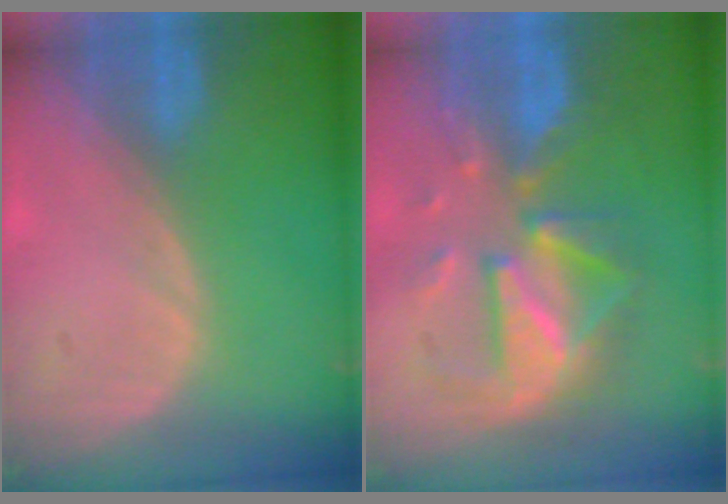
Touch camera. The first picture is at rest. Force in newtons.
{"total": 9.6, "press": 9.6, "slide": 0.6}